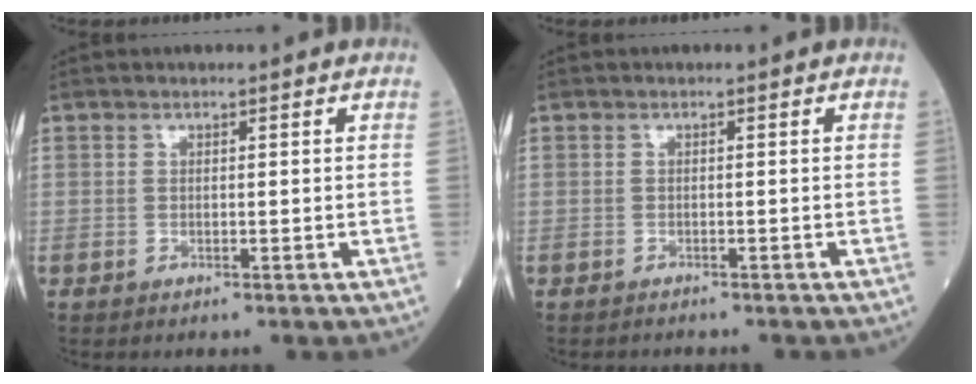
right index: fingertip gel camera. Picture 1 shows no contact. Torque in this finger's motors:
{"motor_torque": [0.02, -0.09, -0.07, -0.02]}